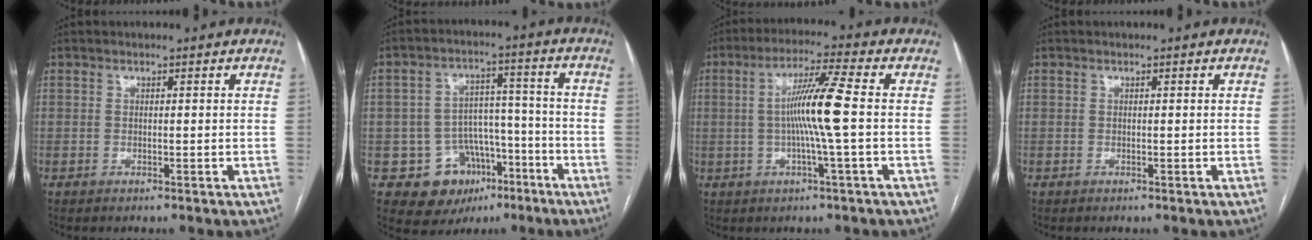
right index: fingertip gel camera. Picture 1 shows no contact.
{"total": 11.1, "force": [-5.4, 8.9, 3.8], "torque": [-0.045, 0.041, -0.069]}
{"total": 8.9, "force": [-0.3, -1.1, 8.8], "torque": [-0.165, 0.004, -0.008]}
{"total": 0.0}